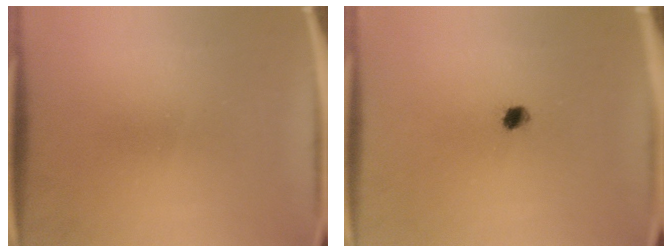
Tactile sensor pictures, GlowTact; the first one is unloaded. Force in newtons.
{"total": 2.1}